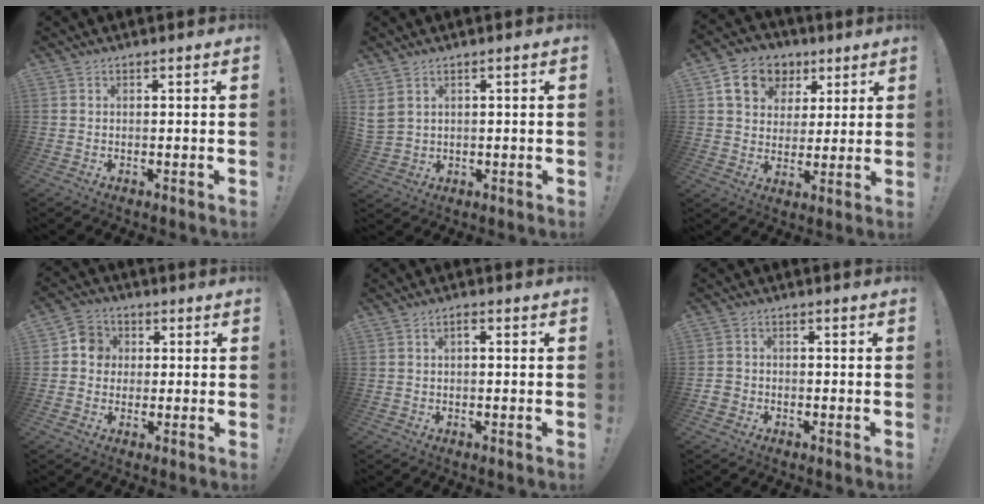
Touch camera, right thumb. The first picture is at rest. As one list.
[{"total": 4.4, "force": [2.4, 3.1, 1.9], "torque": [-0.040, -0.008, 0.047]}, {"total": 13.1, "force": [6.0, 10.3, 5.4], "torque": [-0.079, -0.021, 0.119]}, {"total": 6.5, "force": [0.4, 6.1, 2.1], "torque": [-0.035, 0.012, 0.009]}, {"total": 1.3, "force": [-0.1, 0.6, 1.1], "torque": [-0.022, 0.005, -0.003]}, {"total": 2.8, "force": [-1.4, 2.3, 0.8], "torque": [-0.016, 0.007, -0.028]}]